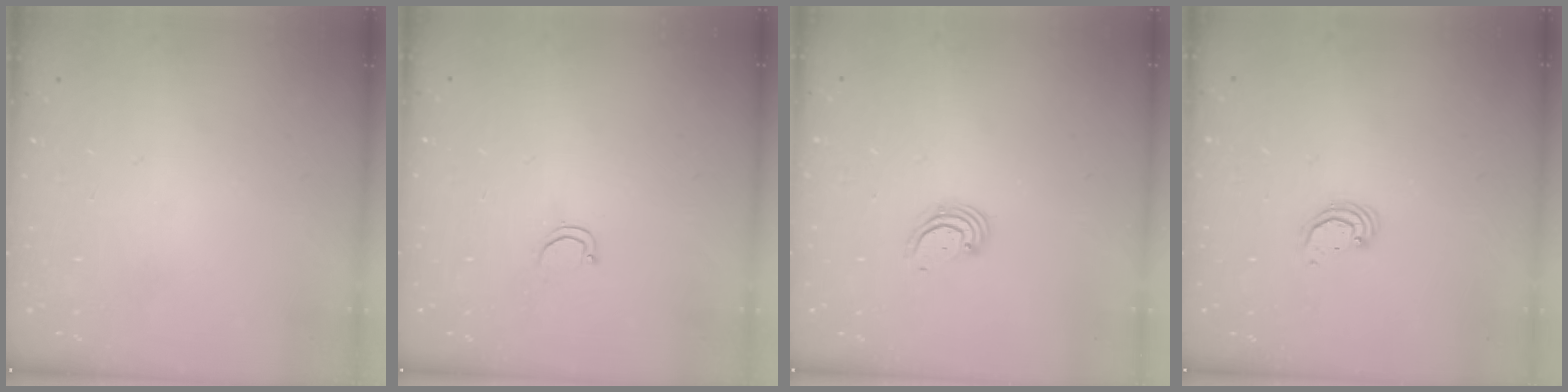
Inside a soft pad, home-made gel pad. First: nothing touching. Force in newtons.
{"total": 2.8, "press": 2.8, "slide": 0.2}
{"total": 2.6, "press": 2.6, "slide": 0.3}
{"total": 2.3, "press": 2.3, "slide": 0.3}